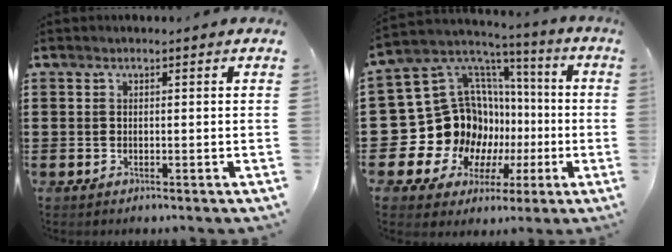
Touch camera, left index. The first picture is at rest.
{"total": 17.0, "force": [-2.0, 15.3, 7.2], "torque": [-0.182, -0.044, 0.008]}